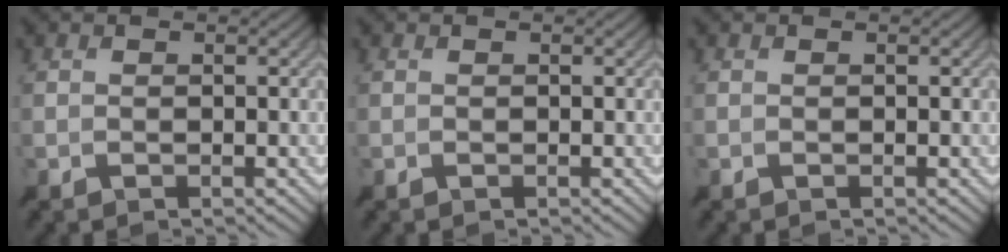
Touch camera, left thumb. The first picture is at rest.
{"total": 0.0}
{"total": 0.0}